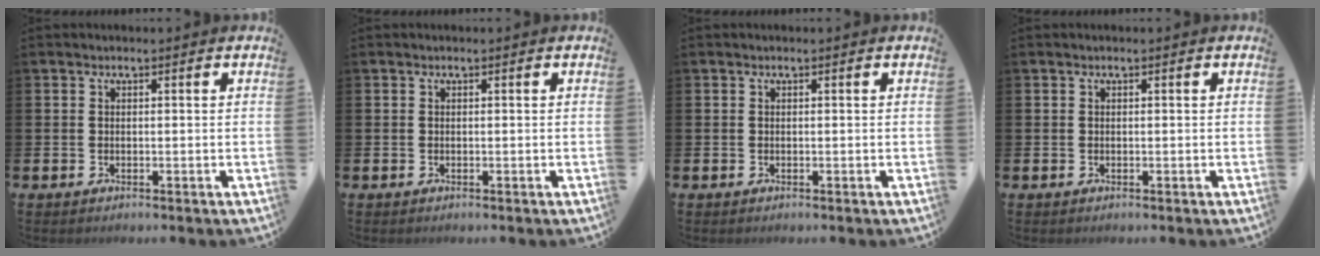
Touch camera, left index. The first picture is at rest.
{"total": 0.0}
{"total": 0.0}
{"total": 0.0}